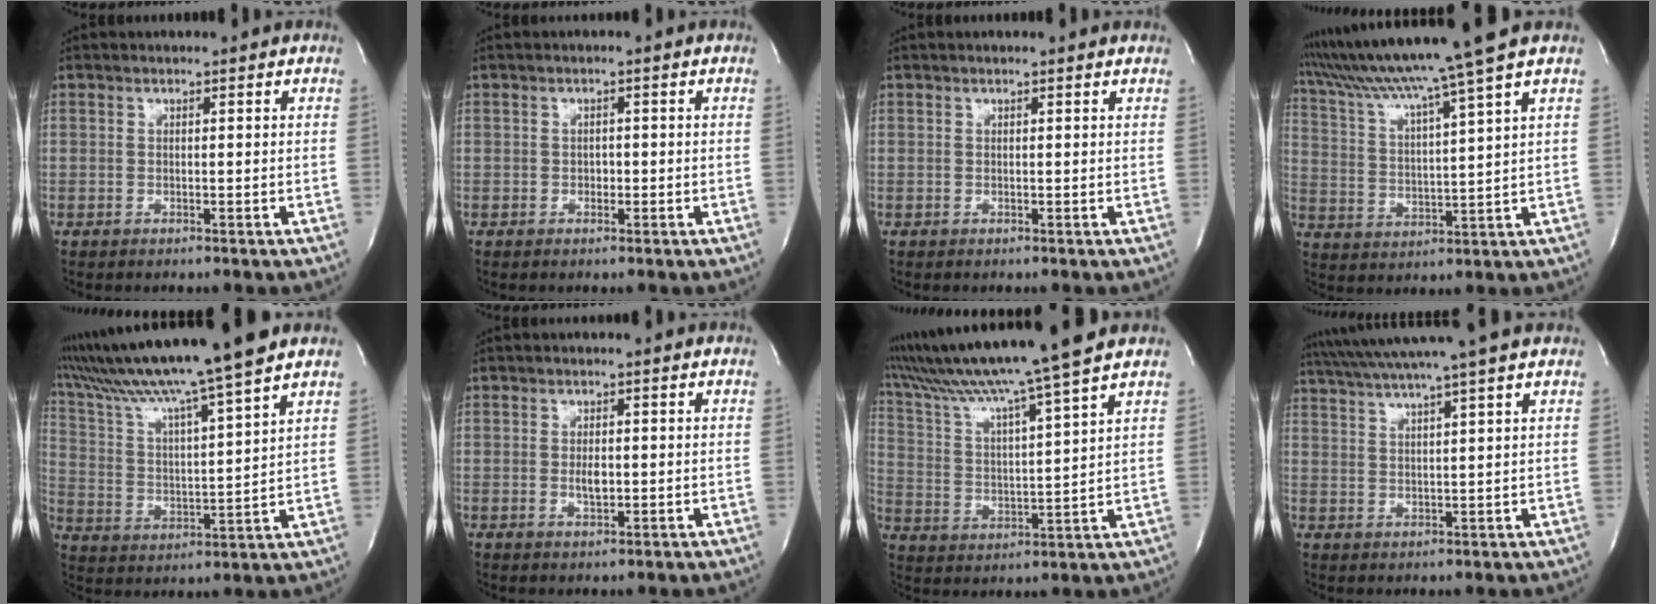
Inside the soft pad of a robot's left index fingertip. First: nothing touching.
{"total": 1.1, "force": [-0.4, 0.8, 0.6], "torque": [-0.008, 0.001, -0.006]}
{"total": 1.3, "force": [1.2, 0.0, 0.5], "torque": [-0.016, 0.007, 0.010]}
{"total": 14.2, "force": [11.7, -3.3, 7.2], "torque": [-0.132, -0.016, 0.196]}
{"total": 18.8, "force": [15.6, -1.7, 10.3], "torque": [-0.191, -0.001, 0.256]}
{"total": 2.2, "force": [-0.3, 0.8, 2.0], "torque": [-0.039, -0.003, -0.002]}
{"total": 17.2, "force": [14.6, -2.4, 8.9], "torque": [-0.166, -0.010, 0.234]}
{"total": 12.3, "force": [10.5, -1.9, 6.2], "torque": [-0.114, 0.010, 0.153]}